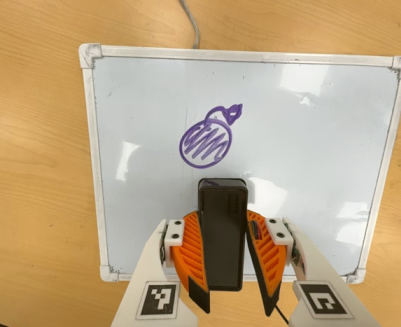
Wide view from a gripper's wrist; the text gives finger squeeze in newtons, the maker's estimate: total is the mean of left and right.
{"total": 9.9, "left": 8.2, "right": 11.6}